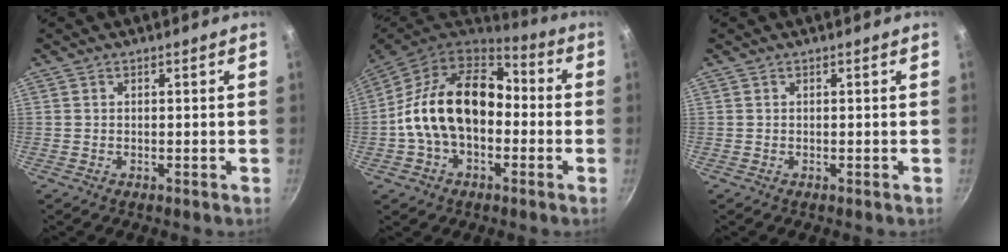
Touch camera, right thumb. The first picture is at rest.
{"total": 18.9, "force": [-1.1, 12.8, 13.9], "torque": [-0.211, 0.048, -0.033]}
{"total": 0.0}